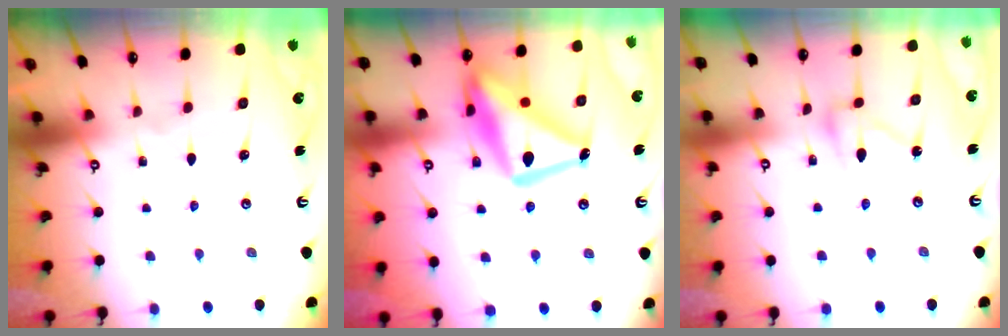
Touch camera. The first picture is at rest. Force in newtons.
{"total": 17.7, "press": 17.6, "slide": 1.6}
{"total": 7.1, "press": 7.1, "slide": 0.3}